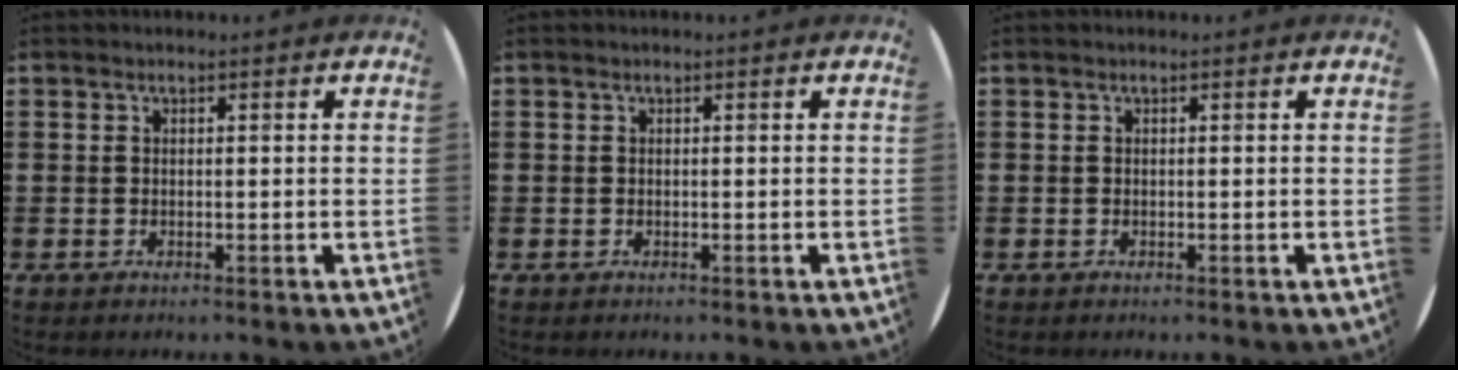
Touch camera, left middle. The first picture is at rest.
{"total": 0.0}
{"total": 0.0}